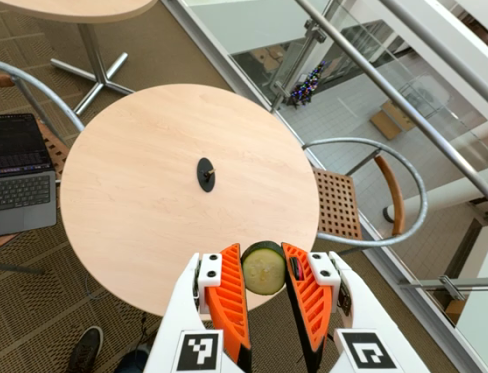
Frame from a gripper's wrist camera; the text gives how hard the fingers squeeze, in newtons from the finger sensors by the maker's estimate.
{"total": 7.6, "left": 7.4, "right": 7.8}